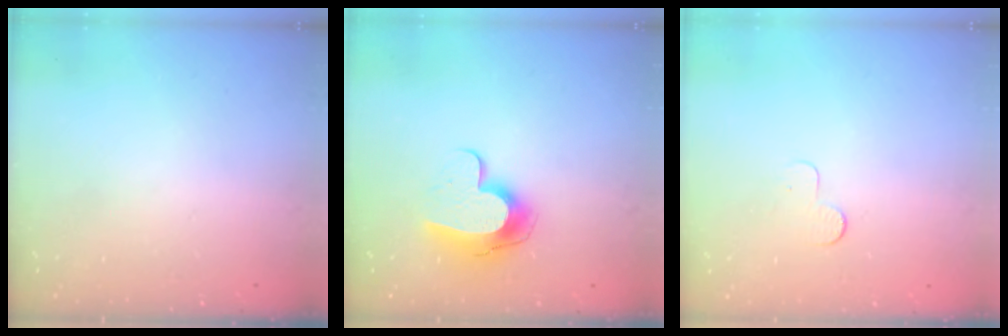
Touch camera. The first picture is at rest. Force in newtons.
{"total": 10.9, "press": 10.9, "slide": 1.1}
{"total": 2.9, "press": 2.9, "slide": 0.3}